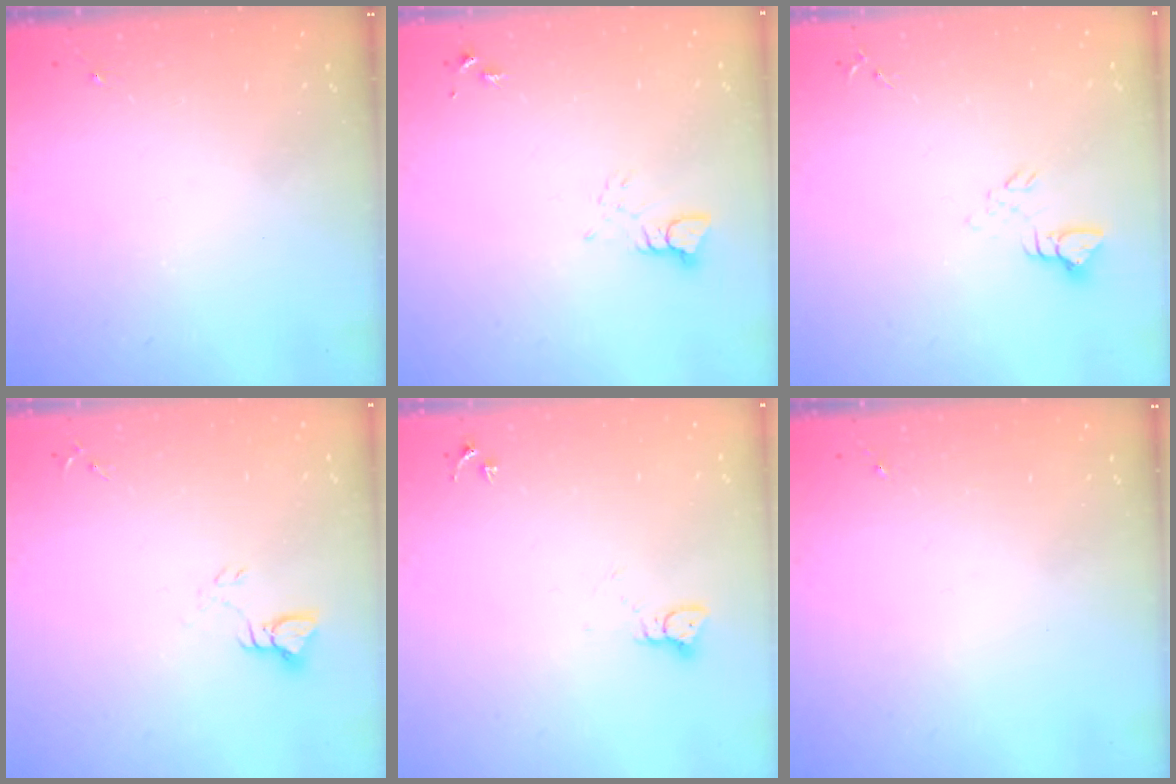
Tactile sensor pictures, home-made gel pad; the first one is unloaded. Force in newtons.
{"total": 3.3, "press": 3.3, "slide": 0.0}
{"total": 5.1, "press": 5.1, "slide": 0.4}
{"total": 3.3, "press": 3.3, "slide": 0.3}
{"total": 3.3, "press": 3.3, "slide": 0.1}
{"total": 0.0}